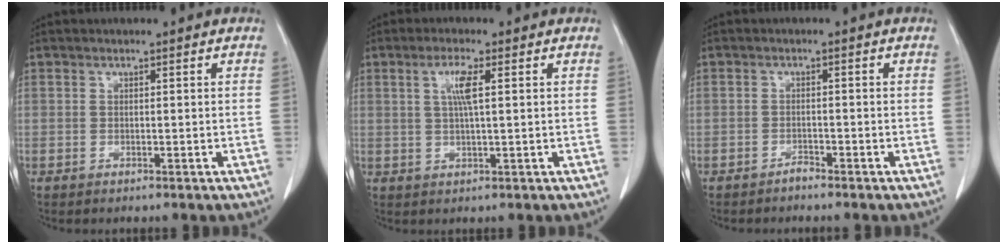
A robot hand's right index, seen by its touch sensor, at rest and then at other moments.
{"total": 4.0, "force": [1.2, 0.2, 3.8], "torque": [-0.075, 0.003, 0.023]}
{"total": 1.1, "force": [-1.1, 0.1, 0.3], "torque": [-0.003, 0.001, -0.017]}